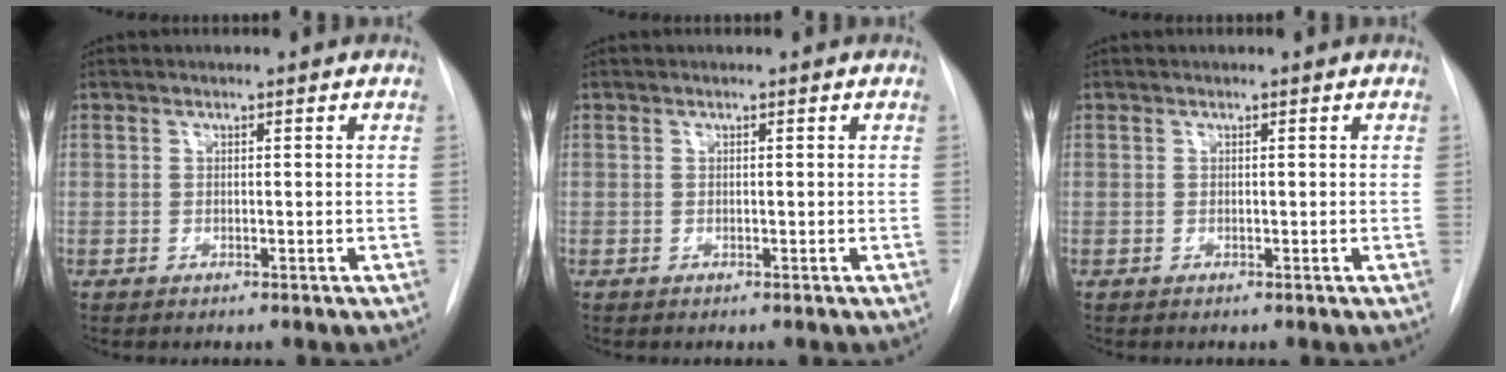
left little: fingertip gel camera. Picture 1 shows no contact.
{"total": 0.0}
{"total": 0.0}